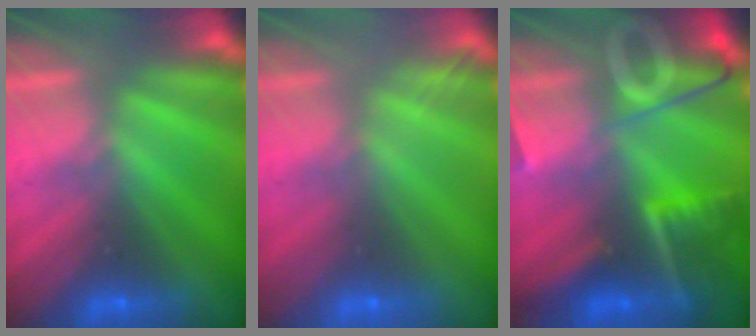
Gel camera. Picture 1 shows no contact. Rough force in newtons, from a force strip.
{"total": 2.1}
{"total": 8.9}